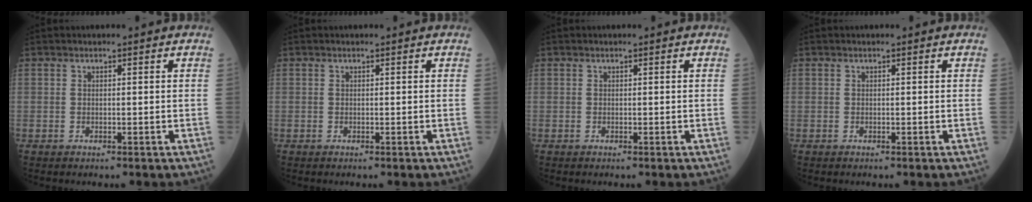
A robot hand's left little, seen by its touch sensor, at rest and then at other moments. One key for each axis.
{"total": 0.0}
{"total": 0.0}
{"total": 0.0}